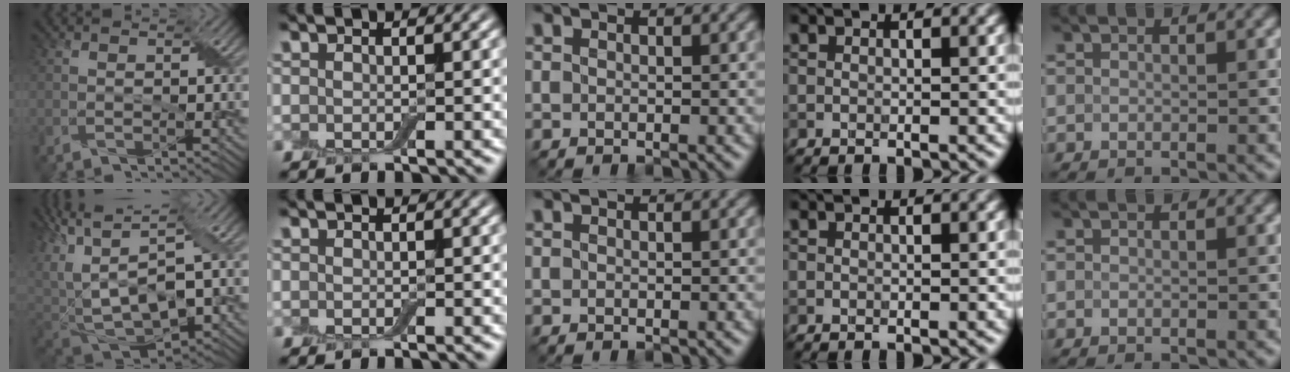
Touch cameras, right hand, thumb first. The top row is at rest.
{"thumb": {"total": 14.6, "force": [-0.6, 7.6, 12.5], "torque": [-0.277, -0.018, 0.040]}}